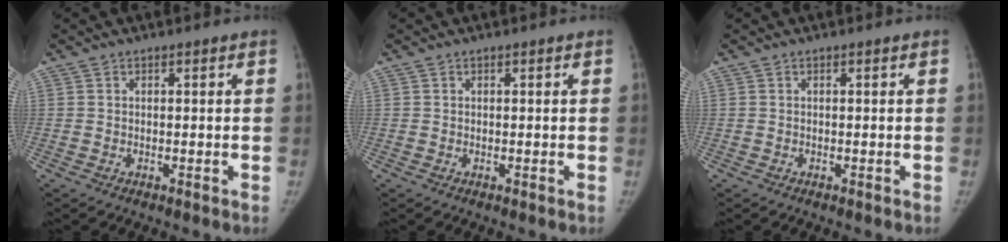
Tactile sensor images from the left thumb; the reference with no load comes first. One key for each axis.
{"total": 0.0}
{"total": 0.0}